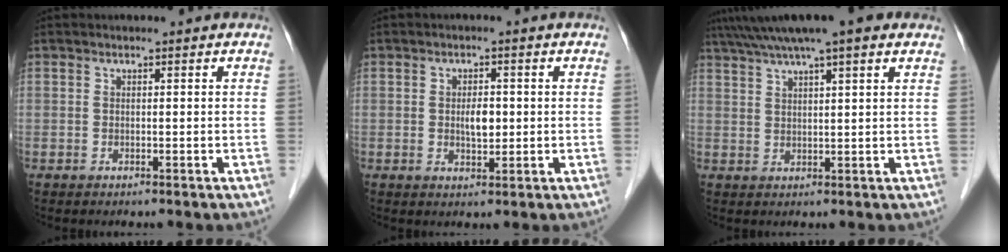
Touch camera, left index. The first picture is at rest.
{"total": 3.0, "force": [-0.1, 1.3, 2.6], "torque": [-0.047, 0.000, -0.001]}
{"total": 11.5, "force": [8.6, 1.0, 7.5], "torque": [-0.125, 0.045, 0.126]}